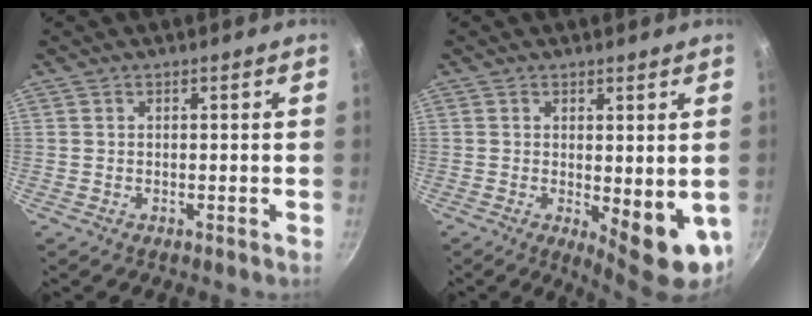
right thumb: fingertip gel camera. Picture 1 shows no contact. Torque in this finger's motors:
{"motor_torque": [-0.19, 0.57, 0.82, 0.57, 0.07]}